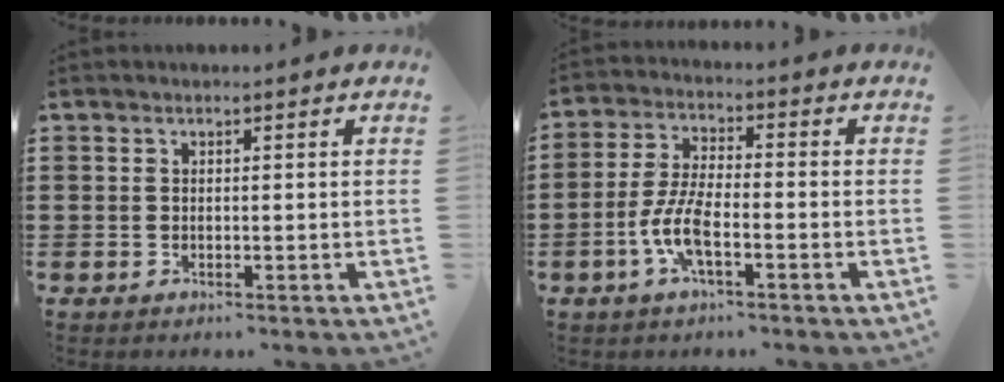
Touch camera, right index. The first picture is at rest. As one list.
[{"total": 7.1, "force": [-2.7, 2.1, 6.2], "torque": [-0.151, -0.014, -0.059]}]